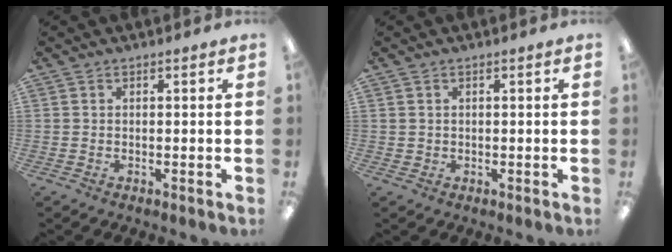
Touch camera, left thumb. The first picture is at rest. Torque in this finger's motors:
{"motor_torque": [-0.22, -0.15, -0.19, -0.19, -0.01]}